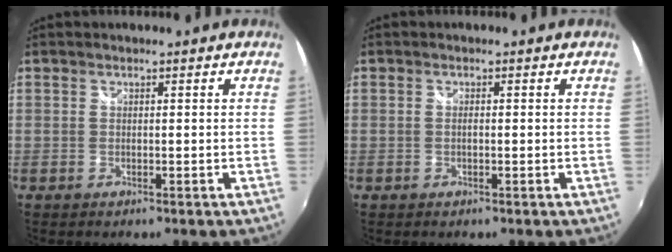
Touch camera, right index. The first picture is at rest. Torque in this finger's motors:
{"motor_torque": [1.14, 0.76, 0.07, 0.01]}